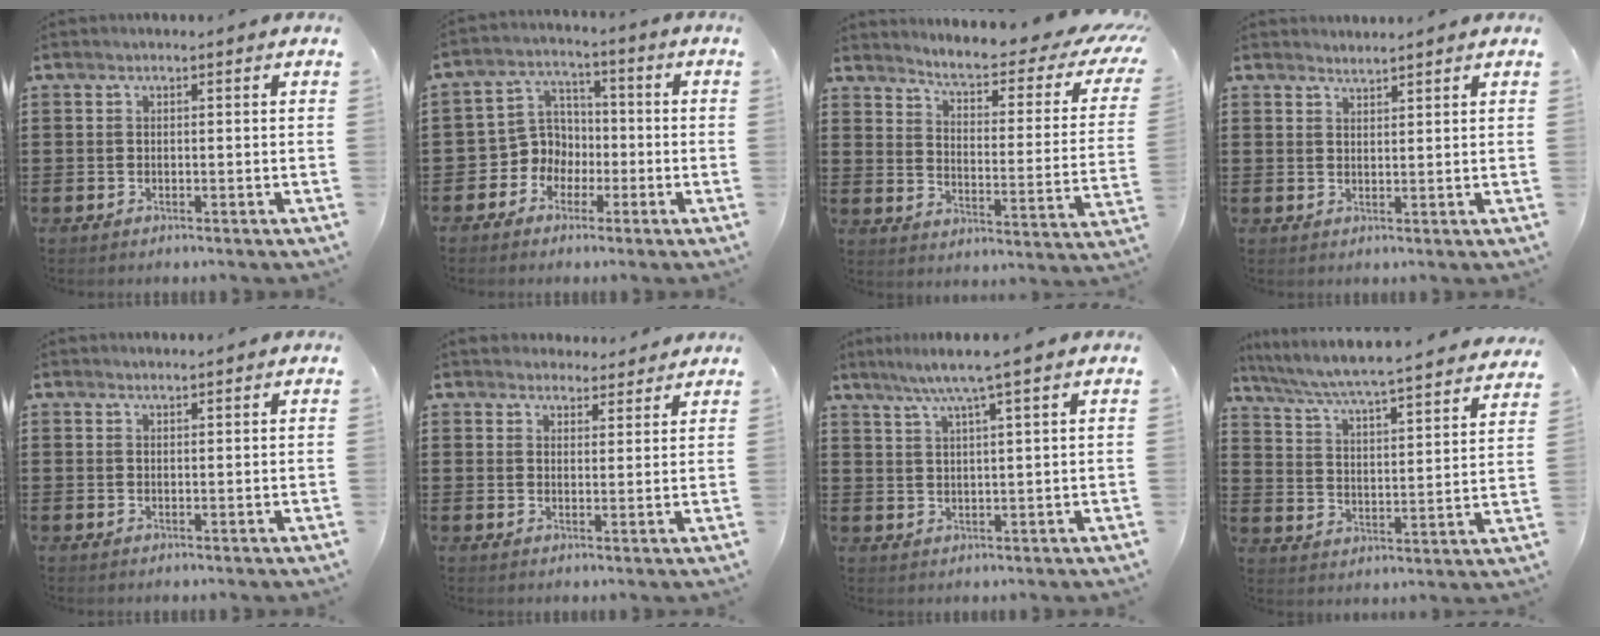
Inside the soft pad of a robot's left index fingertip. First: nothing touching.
{"total": 5.9, "force": [-1.9, 5.5, 1.1], "torque": [-0.057, 0.003, -0.042]}
{"total": 4.8, "force": [3.7, 0.3, 3.0], "torque": [-0.069, -0.034, 0.052]}
{"total": 1.6, "force": [1.6, -0.1, -0.1], "torque": [-0.002, 0.002, 0.031]}
{"total": 1.0, "force": [1.0, 0.0, 0.1], "torque": [-0.005, -0.001, 0.019]}
{"total": 3.4, "force": [3.3, 1.1, -0.2], "torque": [-0.009, -0.006, 0.062]}
{"total": 4.9, "force": [3.6, -0.7, 3.3], "torque": [-0.074, -0.006, 0.059]}
{"total": 4.5, "force": [4.2, -0.6, 1.6], "torque": [-0.055, -0.040, 0.060]}